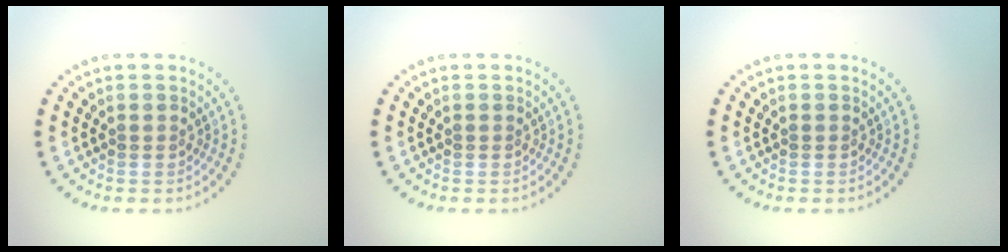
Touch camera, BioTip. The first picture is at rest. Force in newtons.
{"total": 0.0}
{"total": 0.0}